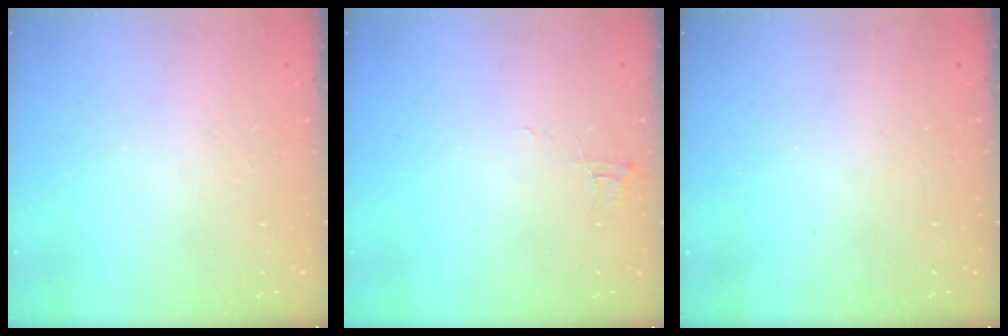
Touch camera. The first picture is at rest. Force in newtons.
{"total": 3.5, "press": 3.5, "slide": 0.2}
{"total": 0.0}